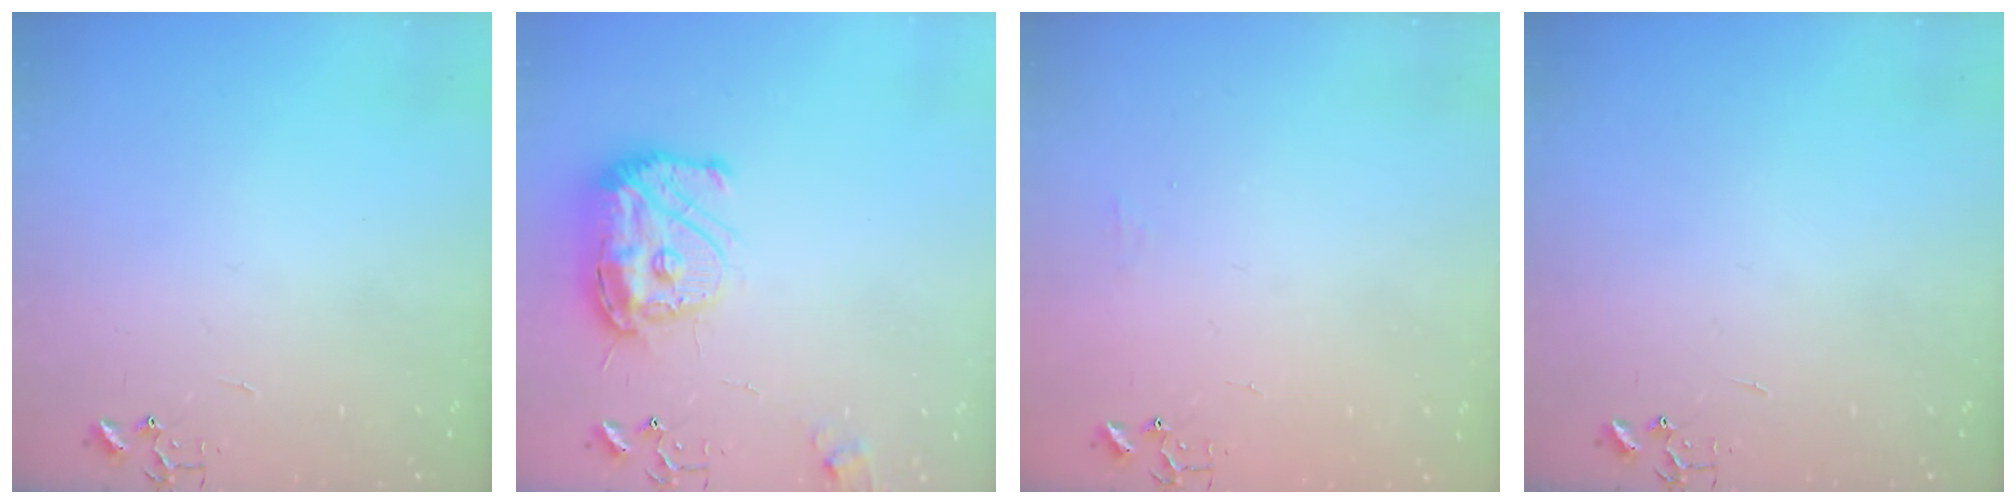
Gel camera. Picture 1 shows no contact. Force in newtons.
{"total": 16.6, "press": 16.5, "slide": 1.6}
{"total": 5.1, "press": 5.1, "slide": 0.7}
{"total": 0.0}